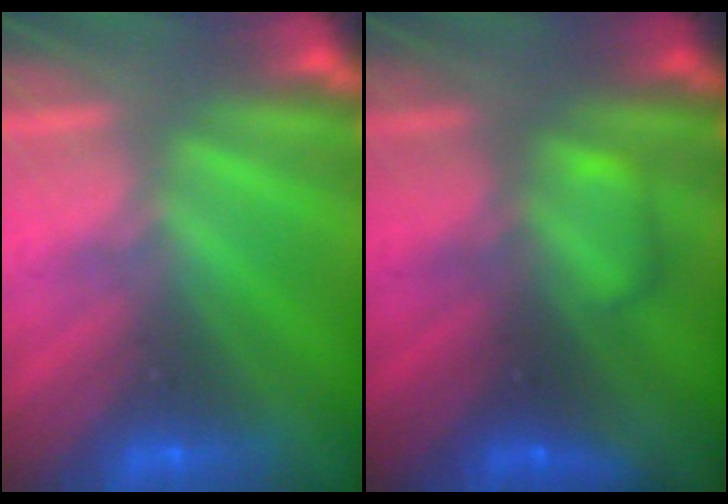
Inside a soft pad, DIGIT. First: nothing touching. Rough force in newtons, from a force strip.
{"total": 2.3}